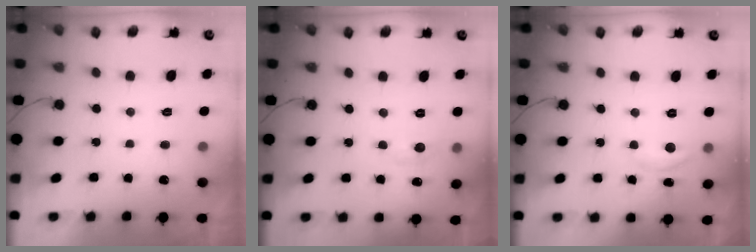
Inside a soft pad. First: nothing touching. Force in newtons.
{"total": 2.8, "press": 2.8, "slide": 0.4}
{"total": 6.0, "press": 6.0, "slide": 0.4}